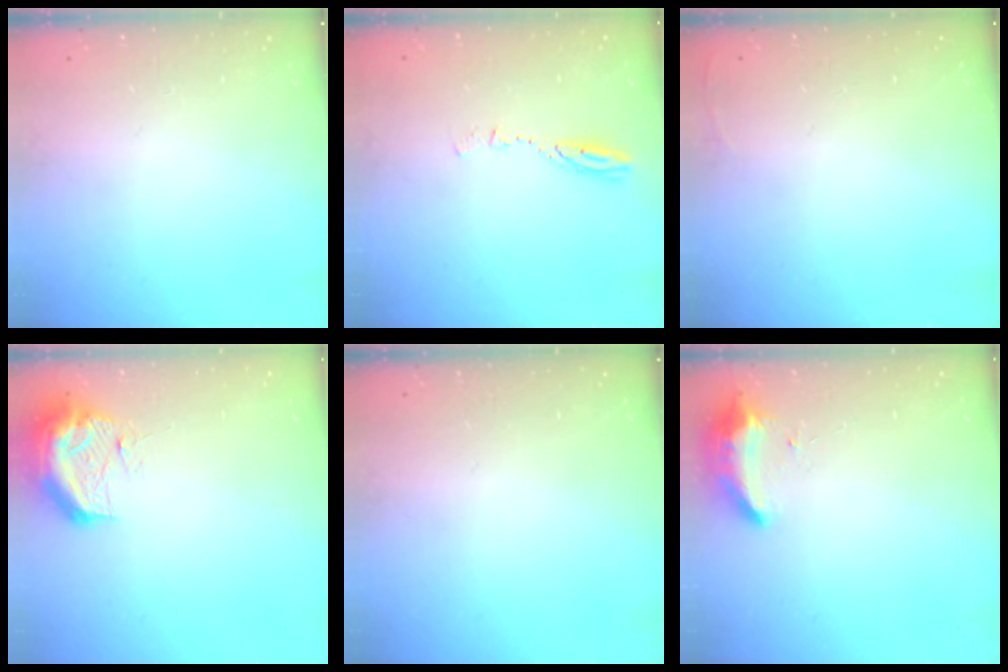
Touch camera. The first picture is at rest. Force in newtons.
{"total": 3.8, "press": 3.8, "slide": 0.4}
{"total": 2.7, "press": 2.6, "slide": 1.0}
{"total": 11.7, "press": 11.7, "slide": 1.3}
{"total": 0.0}
{"total": 8.3, "press": 8.3, "slide": 0.2}